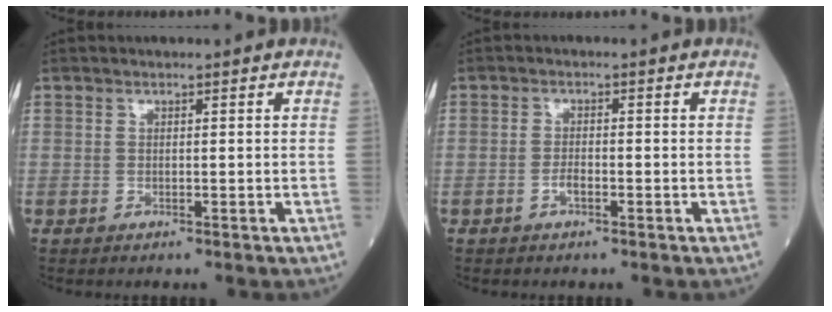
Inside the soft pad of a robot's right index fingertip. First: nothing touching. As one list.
[{"total": 1.6, "force": [-0.8, 0.5, 1.2], "torque": [-0.017, 0.003, -0.015]}]